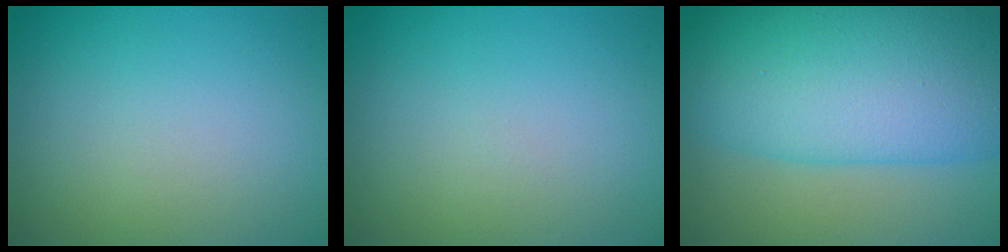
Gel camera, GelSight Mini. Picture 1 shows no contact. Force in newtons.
{"total": 0.0}
{"total": 14.1, "press": 14.1, "slide": 0.4}